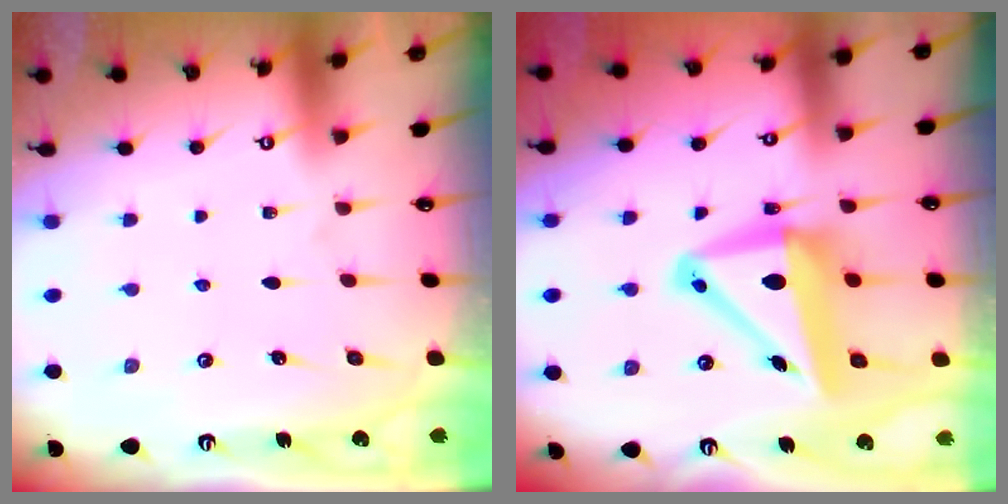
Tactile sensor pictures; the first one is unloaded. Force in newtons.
{"total": 12.4, "press": 12.0, "slide": 3.2}